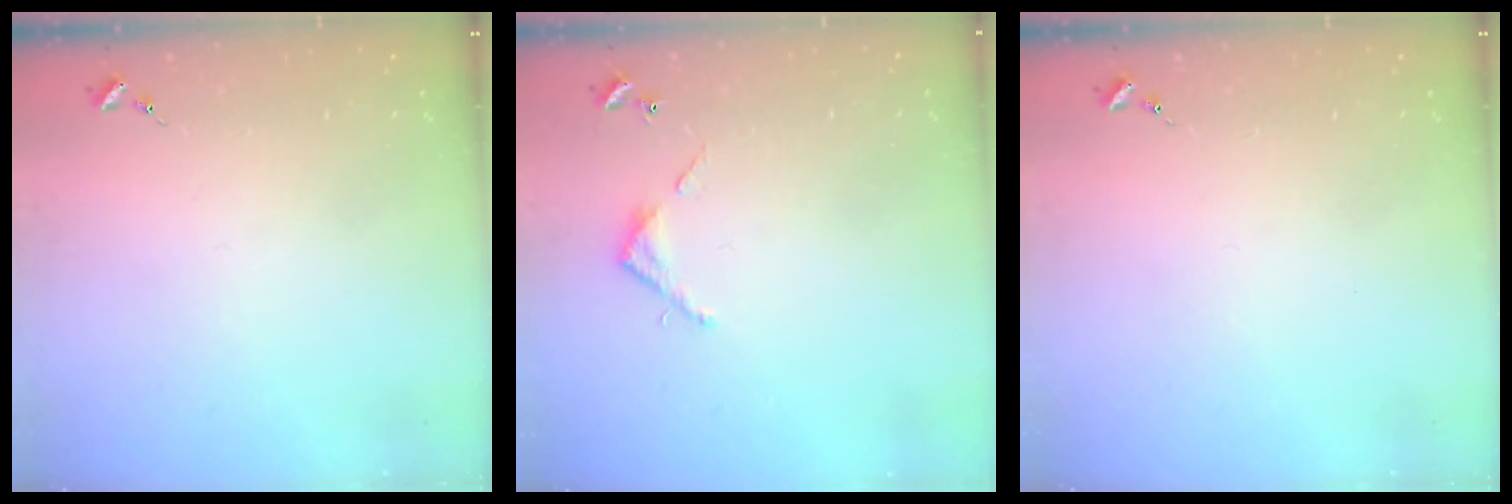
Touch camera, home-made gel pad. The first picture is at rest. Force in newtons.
{"total": 3.7, "press": 3.7, "slide": 0.2}
{"total": 0.0}